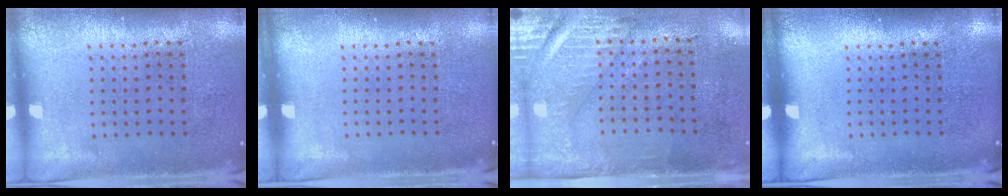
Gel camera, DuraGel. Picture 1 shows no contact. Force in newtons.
{"total": 0.0}
{"total": 3.0, "press": 2.5, "slide": 1.5}
{"total": 0.0}